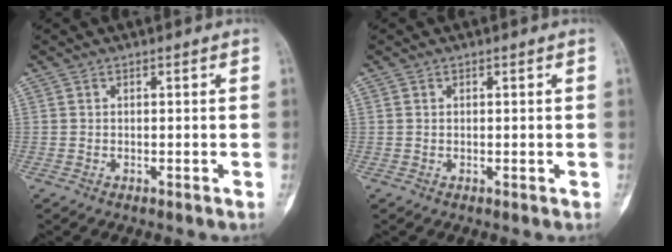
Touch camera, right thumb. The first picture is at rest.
{"total": 0.0}